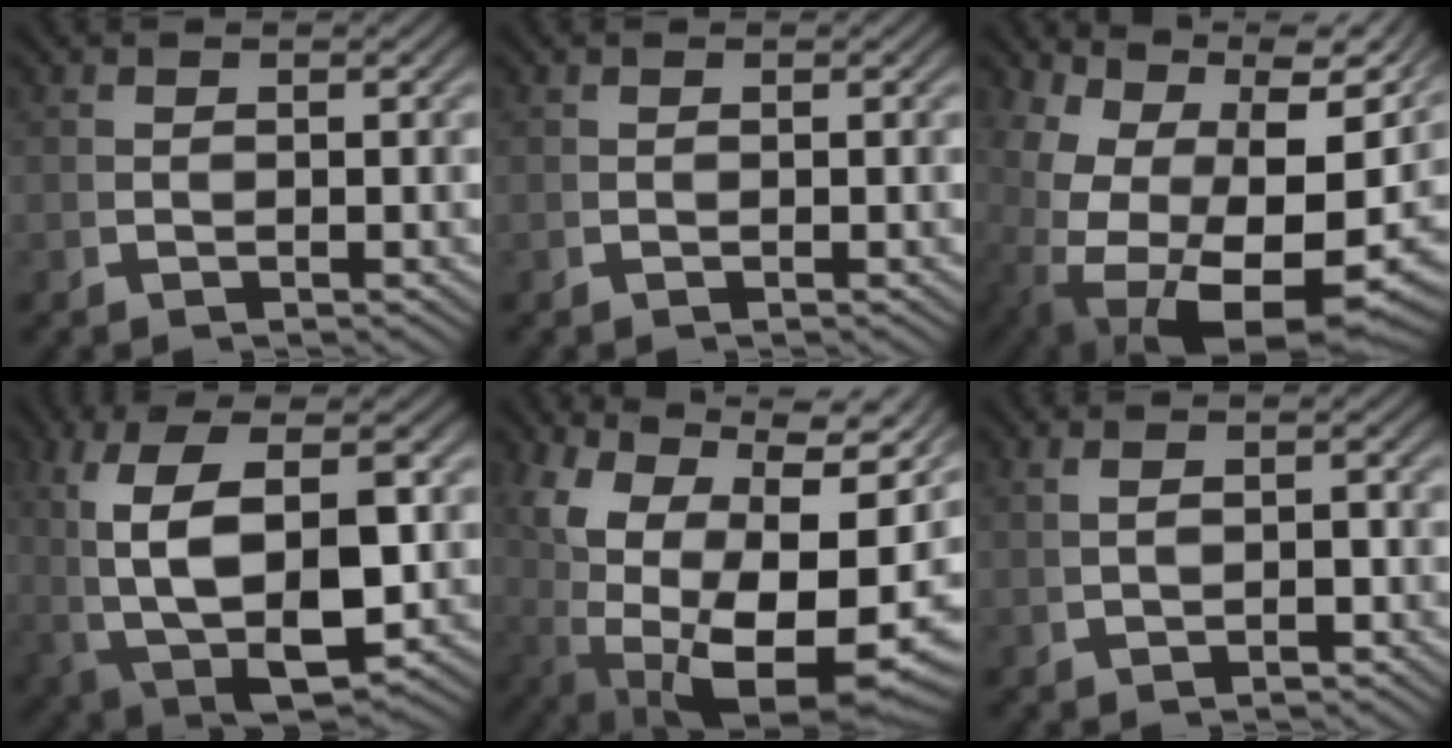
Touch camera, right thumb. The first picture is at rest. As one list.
[{"total": 0.0}, {"total": 18.5, "force": [0.5, 11.7, 14.3], "torque": [-0.259, -0.066, 0.043]}, {"total": 12.7, "force": [-0.9, 7.4, 10.3], "torque": [-0.226, -0.042, 0.015]}, {"total": 20.6, "force": [0.6, 13.2, 15.8], "torque": [-0.284, -0.070, 0.054]}, {"total": 1.4, "force": [0.0, 0.6, 1.3], "torque": [-0.020, 0.004, 0.005]}]